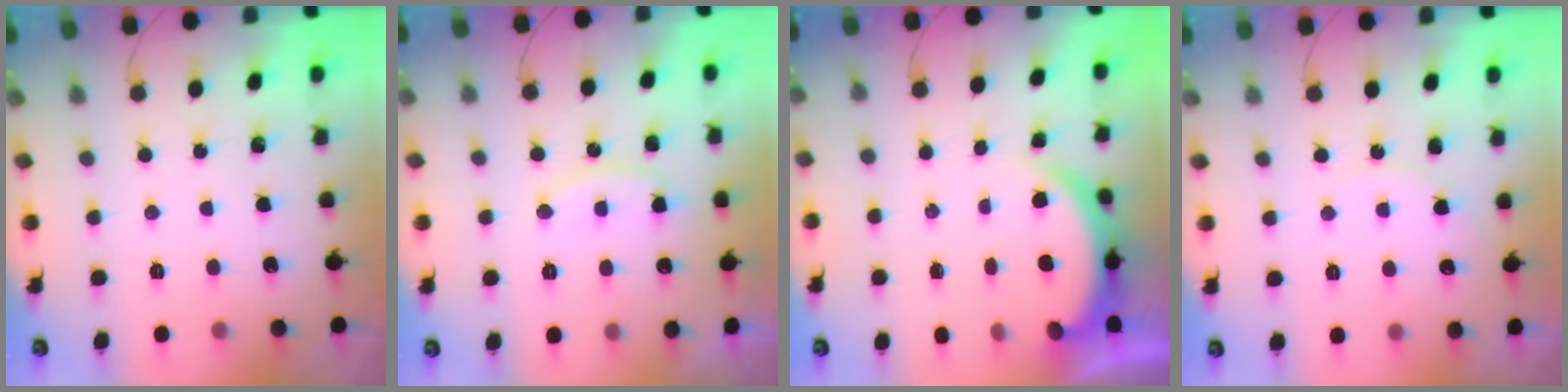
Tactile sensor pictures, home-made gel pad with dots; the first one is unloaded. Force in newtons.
{"total": 11.3, "press": 11.3, "slide": 0.9}
{"total": 4.0, "press": 4.0, "slide": 0.6}
{"total": 3.9, "press": 3.9, "slide": 0.3}